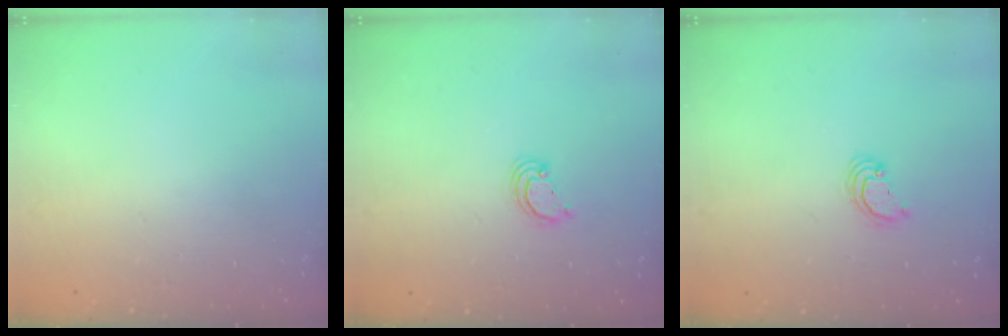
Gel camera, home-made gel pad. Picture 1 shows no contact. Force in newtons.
{"total": 2.6, "press": 2.6, "slide": 0.2}
{"total": 2.7, "press": 2.7, "slide": 0.2}